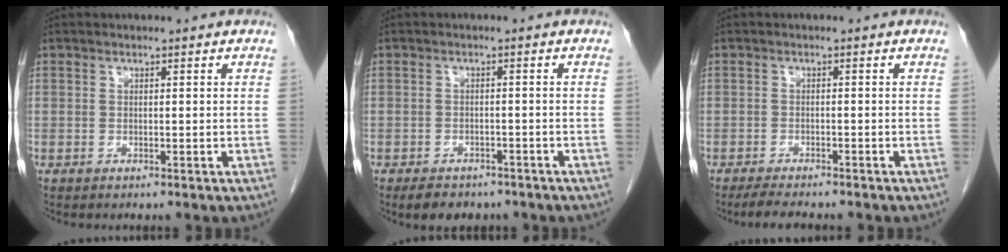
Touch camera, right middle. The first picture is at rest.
{"total": 5.7, "force": [-4.5, 2.8, 2.1], "torque": [-0.031, -0.001, -0.056]}
{"total": 4.5, "force": [-3.9, 0.6, 2.1], "torque": [-0.037, -0.012, -0.062]}